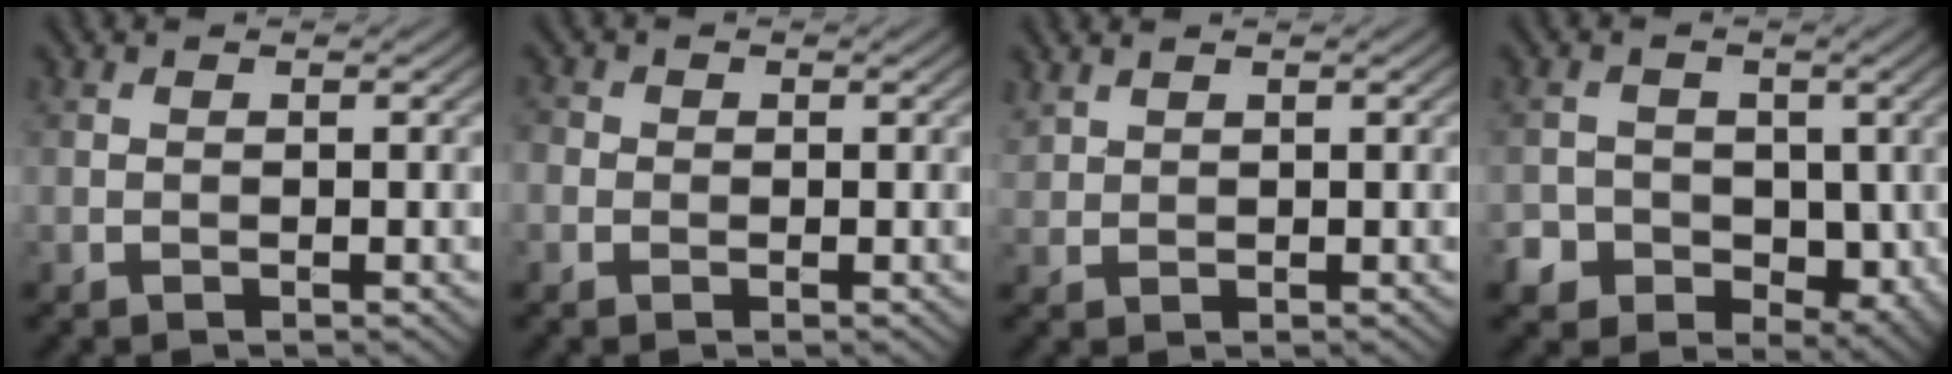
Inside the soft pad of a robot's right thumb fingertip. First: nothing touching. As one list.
[{"total": 1.7, "force": [-0.1, 1.6, 0.5], "torque": [-0.012, 0.000, -0.006]}, {"total": 1.6, "force": [1.4, 0.6, 0.4], "torque": [-0.015, 0.006, 0.036]}, {"total": 7.3, "force": [-2.1, 6.5, 2.8], "torque": [-0.053, -0.014, -0.050]}]